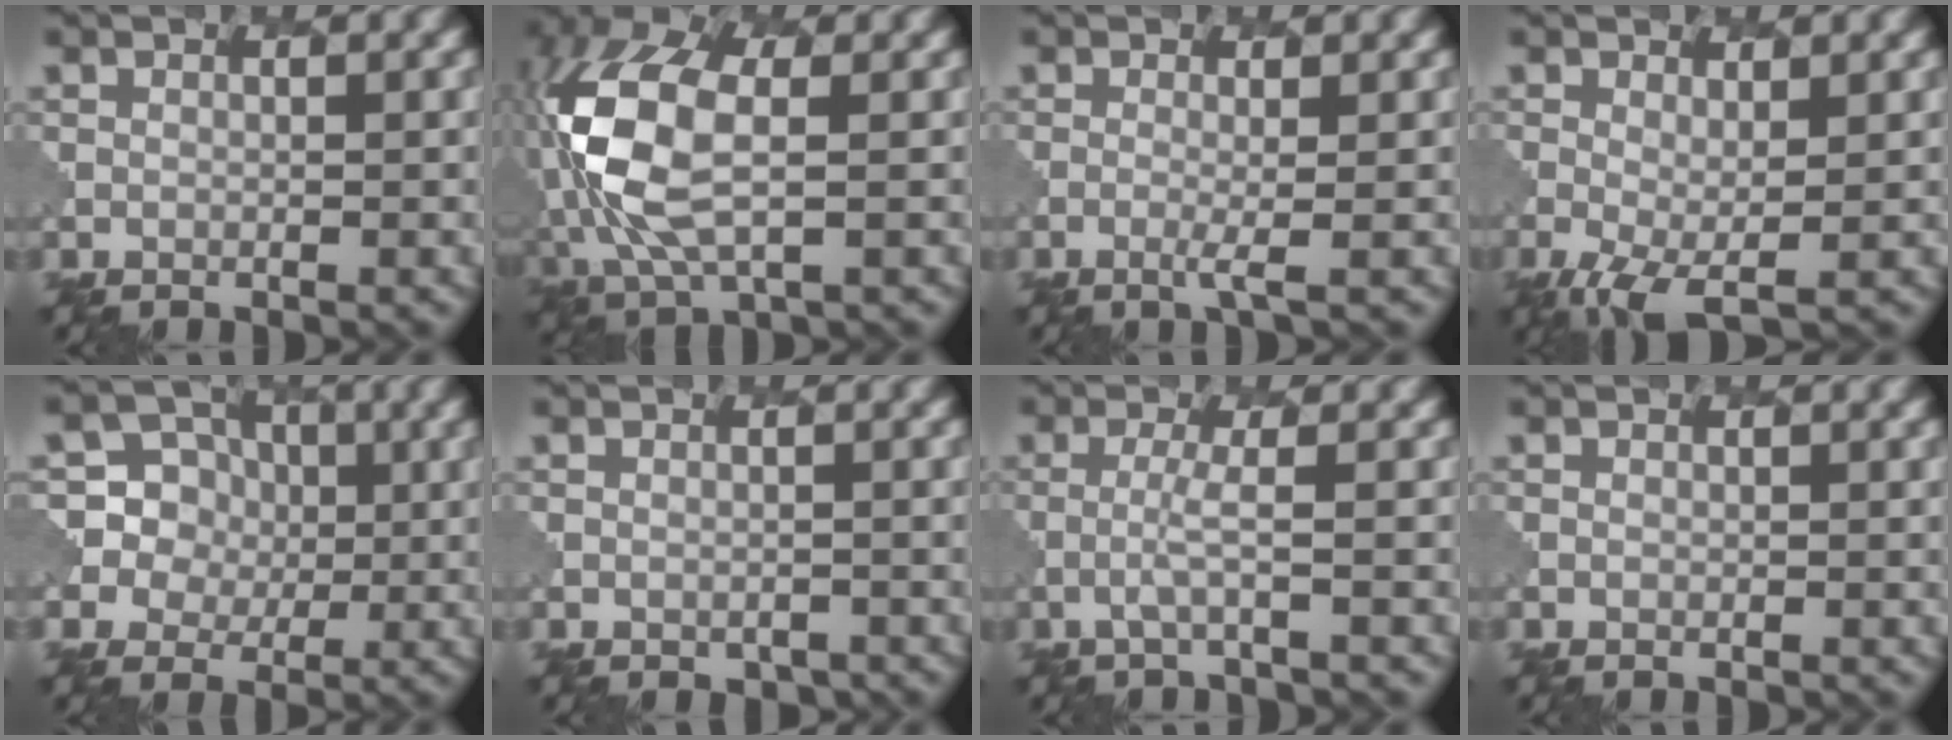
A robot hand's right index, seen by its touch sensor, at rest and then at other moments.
{"total": 10.5, "force": [0.1, 5.7, 8.9], "torque": [-0.216, 0.006, -0.004]}
{"total": 1.4, "force": [-0.2, 0.3, 1.3], "torque": [-0.026, -0.006, -0.005]}
{"total": 3.0, "force": [-0.9, 1.1, 2.7], "torque": [-0.067, -0.016, -0.013]}
{"total": 8.8, "force": [1.2, 8.4, 2.1], "torque": [-0.074, 0.029, 0.013]}
{"total": 1.2, "force": [-1.0, 0.7, 0.2], "torque": [-0.005, -0.003, -0.006]}
{"total": 1.6, "force": [-0.5, 0.1, 1.5], "torque": [-0.033, 0.001, -0.016]}
{"total": 0.0}